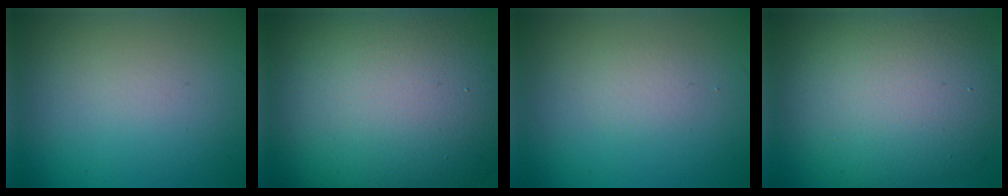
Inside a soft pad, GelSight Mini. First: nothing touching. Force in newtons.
{"total": 18.9, "press": 18.9, "slide": 0.9}
{"total": 0.9, "press": 0.9, "slide": 0.2}
{"total": 11.8, "press": 11.8, "slide": 0.6}